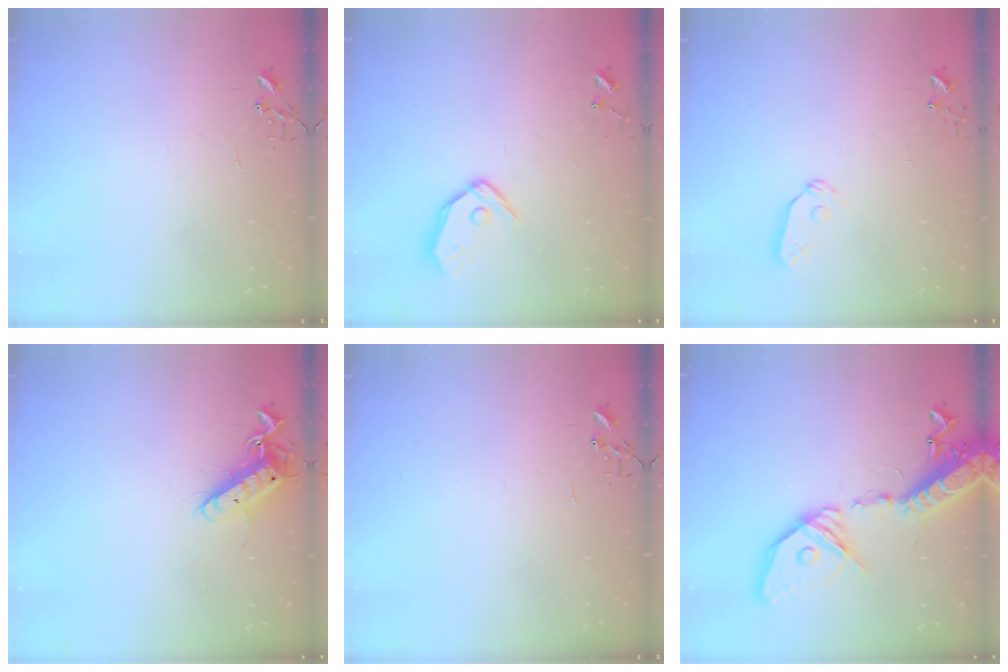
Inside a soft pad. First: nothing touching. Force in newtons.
{"total": 11.1, "press": 11.0, "slide": 1.7}
{"total": 6.5, "press": 6.5, "slide": 0.2}
{"total": 12.4, "press": 12.4, "slide": 1.1}
{"total": 0.0}
{"total": 25.2, "press": 24.7, "slide": 4.9}